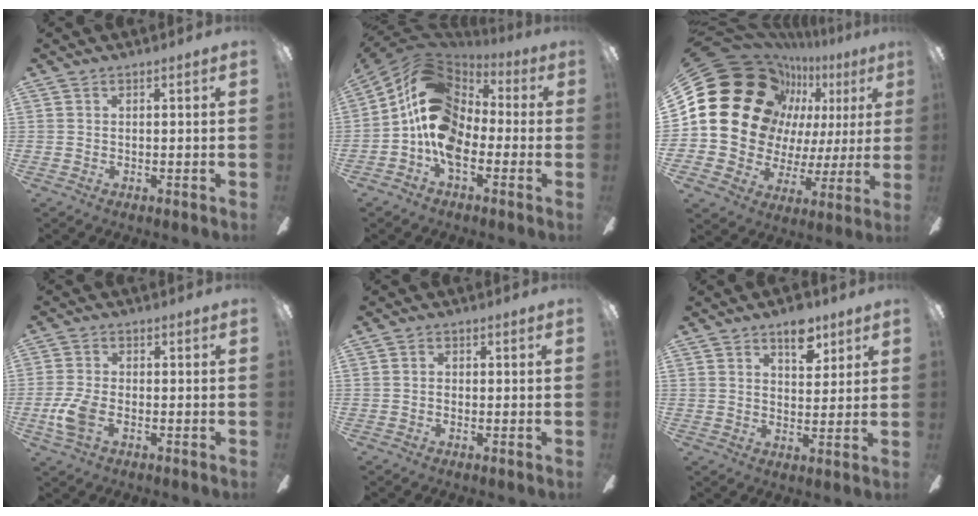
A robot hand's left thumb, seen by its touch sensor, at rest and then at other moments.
{"total": 15.3, "force": [-1.7, 10.9, 10.7], "torque": [-0.223, 0.020, -0.031]}
{"total": 24.5, "force": [11.2, 18.6, 11.2], "torque": [-0.203, -0.066, 0.242]}
{"total": 7.1, "force": [-2.1, 4.1, 5.4], "torque": [-0.107, 0.002, -0.039]}
{"total": 1.3, "force": [-0.2, 1.1, 0.8], "torque": [-0.015, 0.005, -0.005]}
{"total": 7.4, "force": [4.8, 4.0, 4.1], "torque": [-0.035, -0.023, 0.078]}